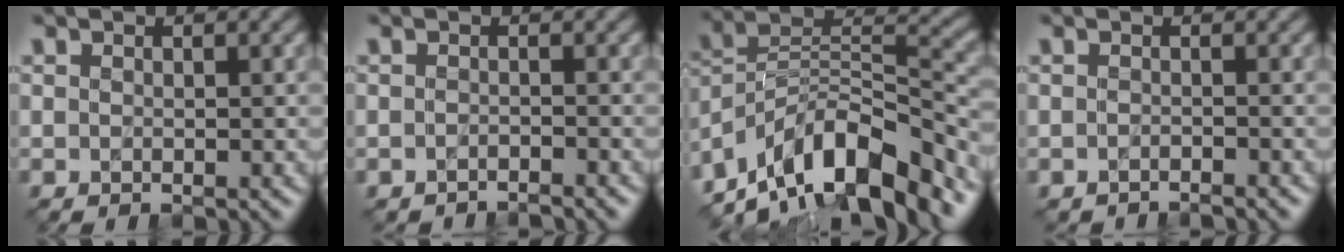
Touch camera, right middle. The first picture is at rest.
{"total": 1.8, "force": [-1.7, 0.1, 0.2], "torque": [0.001, -0.005, -0.027]}
{"total": 12.7, "force": [-9.3, 4.7, 7.4], "torque": [-0.123, 0.029, -0.176]}
{"total": 1.4, "force": [-1.4, 0.1, 0.3], "torque": [0.001, -0.005, -0.025]}